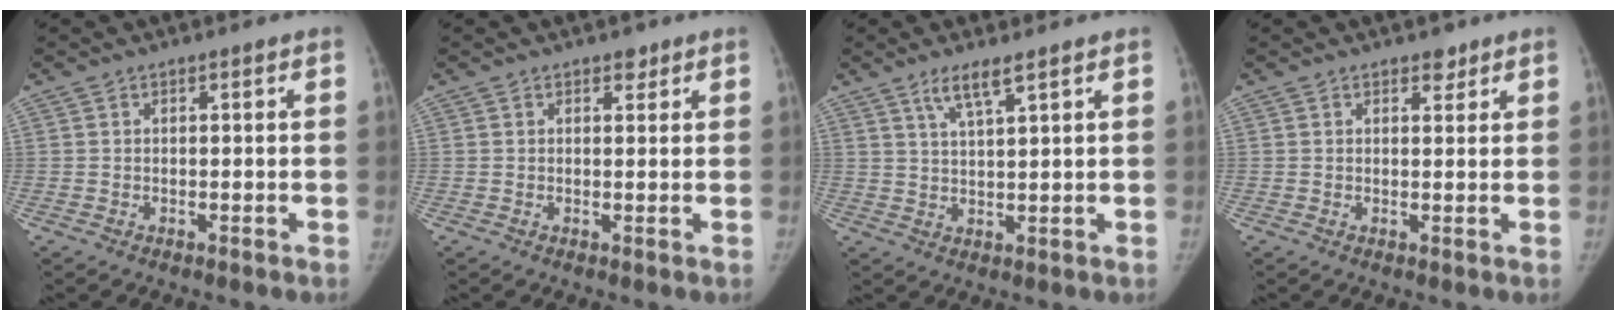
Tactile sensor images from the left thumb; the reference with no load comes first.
{"total": 1.5, "force": [1.0, 0.9, 0.5], "torque": [0.003, -0.005, 0.012]}
{"total": 4.5, "force": [3.0, 0.4, 3.3], "torque": [-0.066, -0.015, 0.061]}
{"total": 2.0, "force": [1.4, 1.1, 0.7], "torque": [0.004, -0.008, 0.018]}